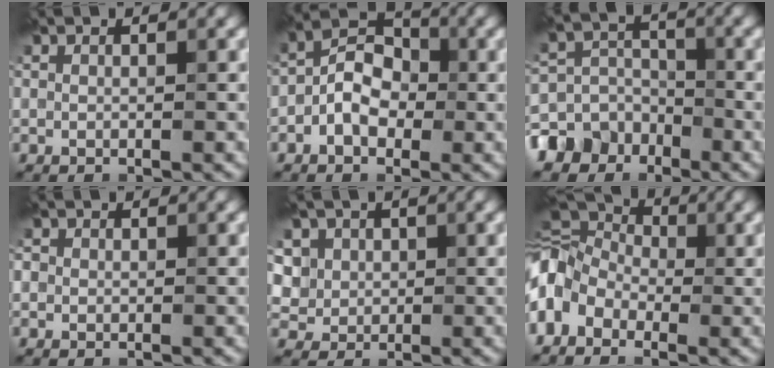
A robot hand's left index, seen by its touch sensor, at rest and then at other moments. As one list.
[{"total": 4.0, "force": [-1.1, 2.7, 2.7], "torque": [-0.038, 0.012, -0.028]}, {"total": 8.1, "force": [-4.8, 6.4, 1.4], "torque": [-0.010, -0.010, -0.104]}, {"total": 0.9, "force": [0.2, 0.9, 0.1], "torque": [0.005, -0.003, -0.004]}, {"total": 5.4, "force": [2.3, 4.5, 1.9], "torque": [-0.041, 0.007, 0.031]}, {"total": 10.4, "force": [-1.5, 8.0, 6.5], "torque": [-0.137, 0.026, -0.054]}]